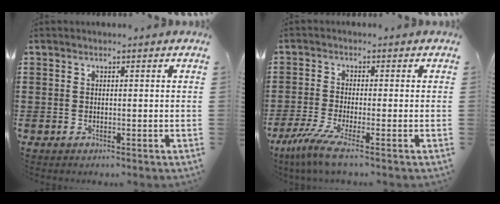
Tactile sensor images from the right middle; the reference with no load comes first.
{"total": 4.7, "force": [-2.8, 0.0, 3.8], "torque": [-0.095, -0.024, -0.057]}